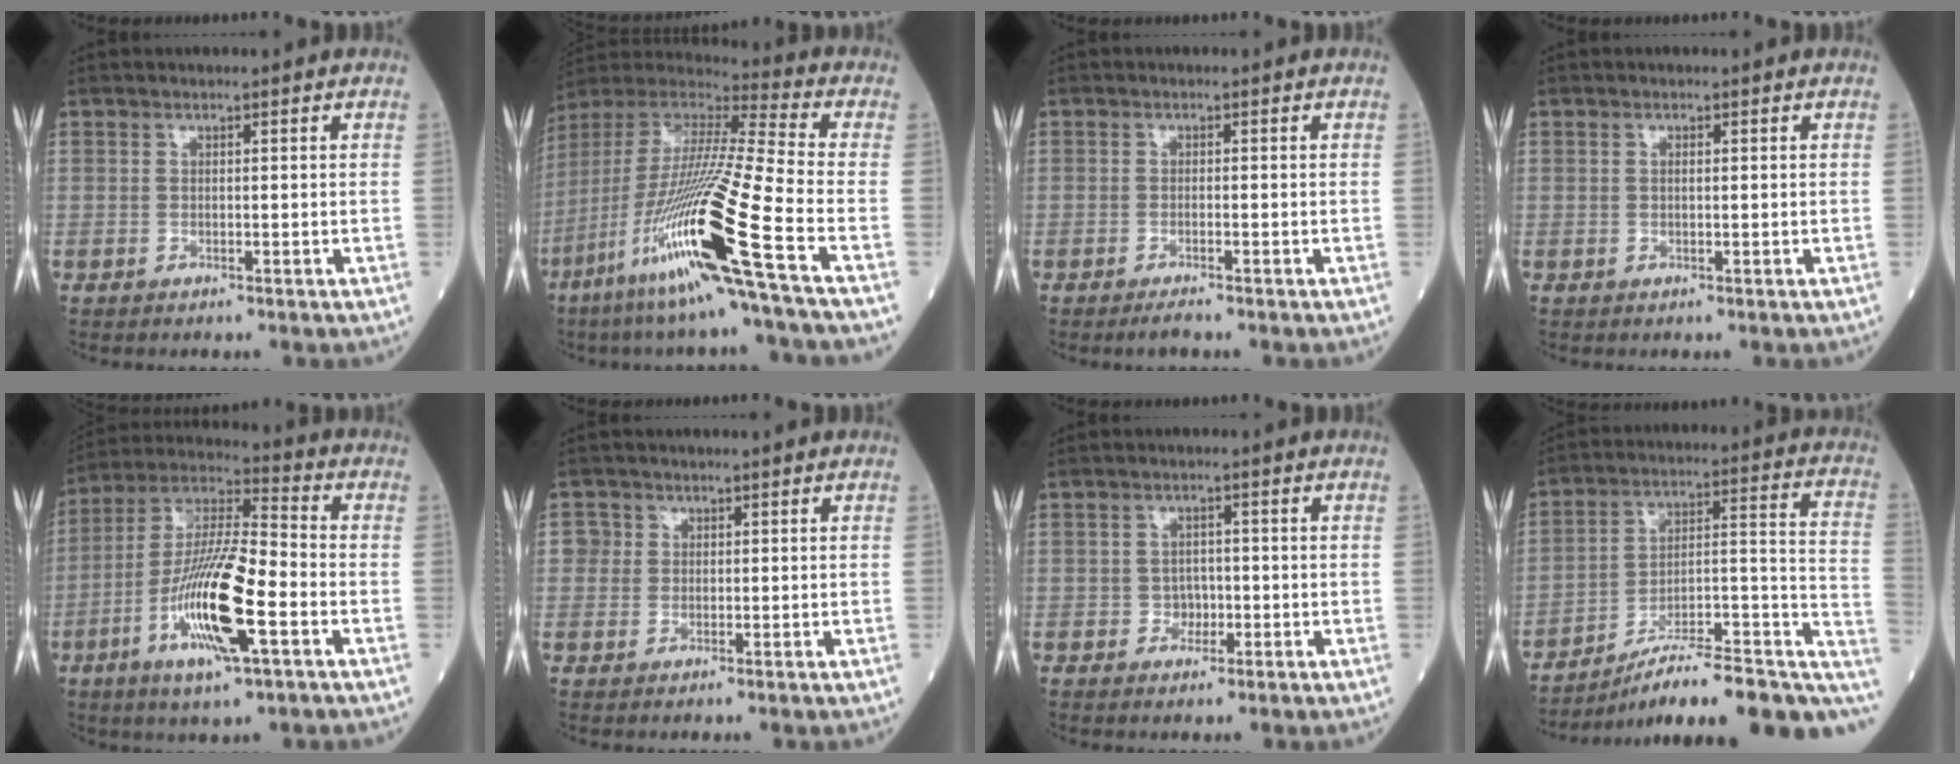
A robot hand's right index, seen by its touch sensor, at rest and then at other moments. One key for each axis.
{"total": 23.9, "fx": -10.8, "fy": -1.0, "fz": 21.3, "tx": -0.441, "ty": -0.054, "tz": -0.213}
{"total": 1.8, "fx": -1.5, "fy": 0.0, "fz": 1.1, "tx": -0.023, "ty": -0.004, "tz": -0.026}
{"total": 0.6, "fx": 0.1, "fy": 0.2, "fz": 0.6, "tx": -0.013, "ty": 0.000, "tz": 0.002}
{"total": 16.5, "fx": -5.5, "fy": 2.5, "fz": 15.3, "tx": -0.303, "ty": -0.010, "tz": -0.101}
{"total": 1.9, "fx": 0.4, "fy": 1.8, "fz": 0.0, "tx": 0.012, "ty": 0.004, "tz": 0.002}
{"total": 2.2, "fx": -0.6, "fy": 1.9, "fz": 0.9, "tx": -0.003, "ty": 0.008, "tz": -0.008}
{"total": 21.9, "fx": -14.1, "fy": 4.6, "fz": 16.1, "tx": -0.163, "ty": 0.043, "tz": -0.202}